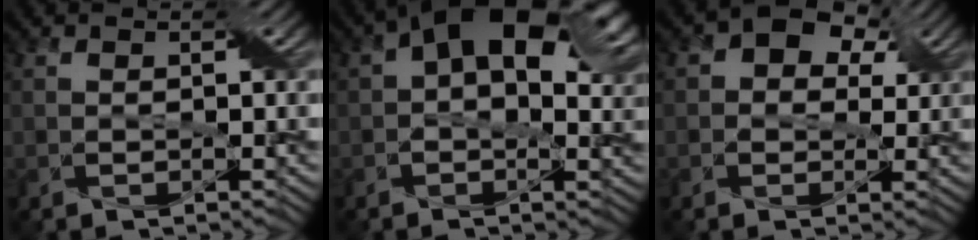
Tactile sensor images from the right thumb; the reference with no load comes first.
{"total": 14.9, "force": [4.9, 8.2, 11.5], "torque": [-0.176, 0.004, 0.078]}
{"total": 7.8, "force": [3.3, 5.5, 4.4], "torque": [-0.079, 0.021, 0.037]}